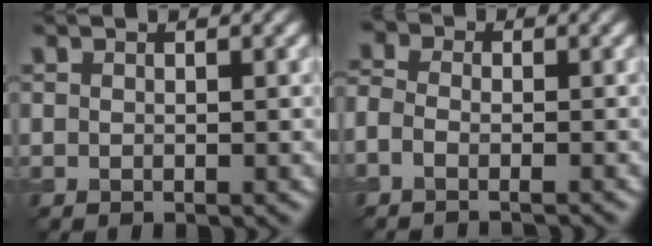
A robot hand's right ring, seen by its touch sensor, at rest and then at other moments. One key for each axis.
{"total": 4.4, "fx": -1.5, "fy": 3.2, "fz": 2.6, "tx": -0.037, "ty": 0.017, "tz": -0.042}